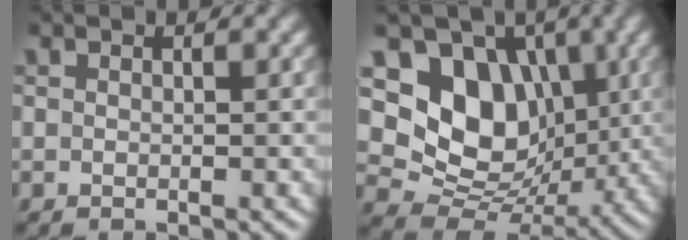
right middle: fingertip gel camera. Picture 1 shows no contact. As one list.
[{"total": 10.4, "force": [2.6, 8.0, 6.1], "torque": [-0.098, -0.007, 0.034]}]